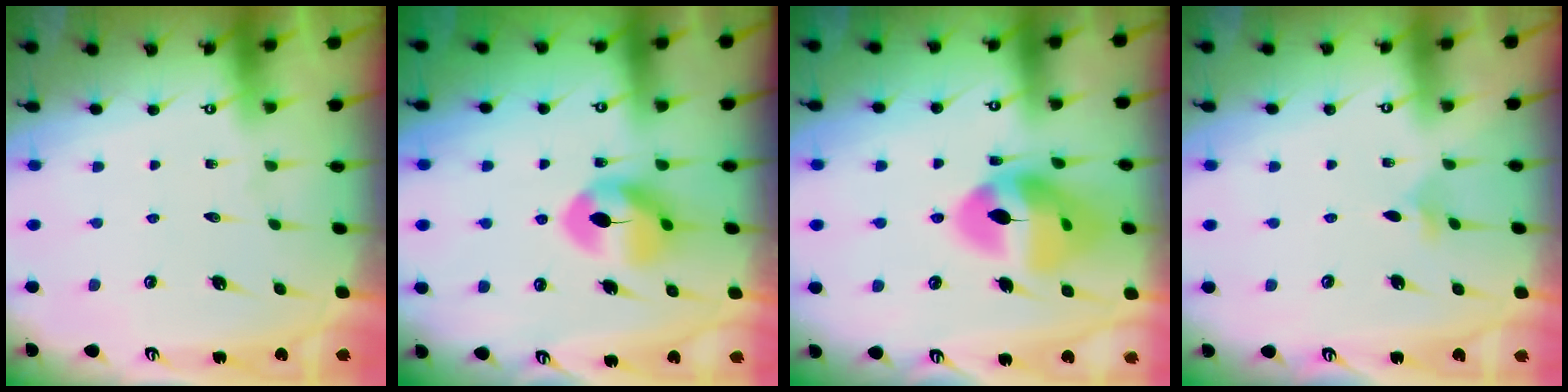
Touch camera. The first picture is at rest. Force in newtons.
{"total": 7.4, "press": 7.4, "slide": 0.2}
{"total": 16.7, "press": 16.6, "slide": 2.1}
{"total": 2.8, "press": 2.7, "slide": 0.7}